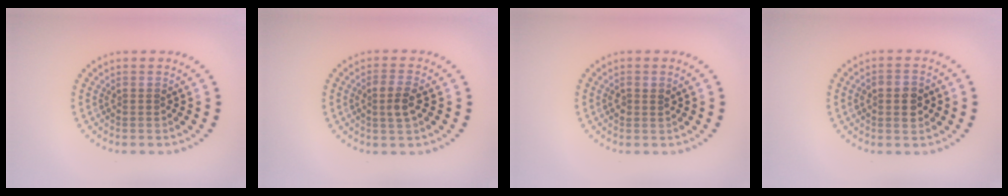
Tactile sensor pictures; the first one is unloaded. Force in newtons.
{"total": 2.2, "press": 2.1, "slide": 0.7}
{"total": 1.0, "press": 0.9, "slide": 0.4}
{"total": 3.3, "press": 3.3, "slide": 0.2}